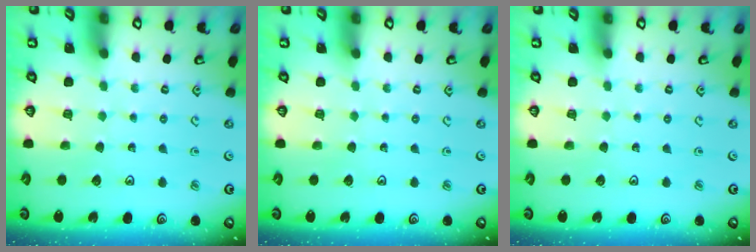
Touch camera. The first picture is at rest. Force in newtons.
{"total": 0.0}
{"total": 0.0}